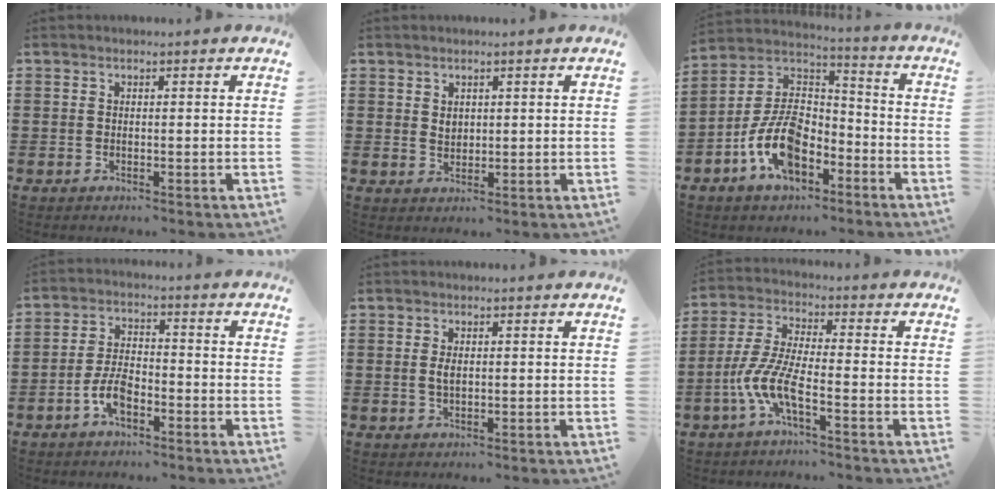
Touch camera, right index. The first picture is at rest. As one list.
[{"total": 1.7, "force": [0.8, 1.3, 0.8], "torque": [-0.020, 0.005, 0.015]}, {"total": 11.1, "force": [-5.3, 6.1, 7.5], "torque": [-0.182, 0.003, -0.106]}, {"total": 5.7, "force": [-2.9, 2.7, 4.1], "torque": [-0.102, 0.001, -0.061]}, {"total": 2.0, "force": [0.2, 0.9, 1.8], "torque": [-0.038, 0.005, 0.002]}, {"total": 7.7, "force": [-3.8, 1.7, 6.5], "torque": [-0.165, -0.016, -0.080]}]